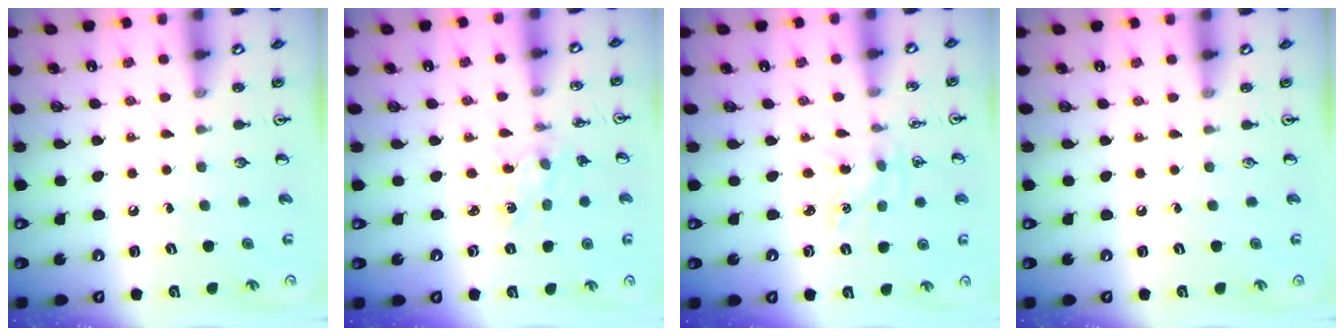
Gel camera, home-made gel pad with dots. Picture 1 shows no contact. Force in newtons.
{"total": 0.7, "press": 0.7, "slide": 0.1}
{"total": 0.6, "press": 0.6, "slide": 0.1}
{"total": 0.0}